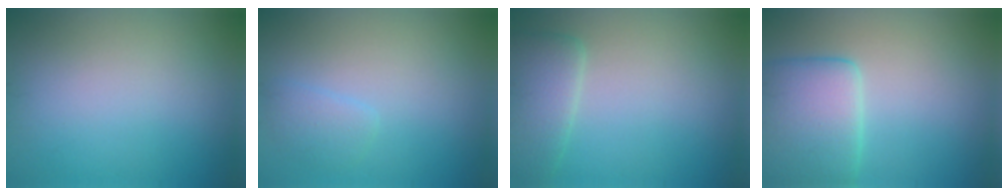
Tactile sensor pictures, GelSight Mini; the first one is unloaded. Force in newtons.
{"total": 1.4, "press": 1.4, "slide": 0.2}
{"total": 3.3, "press": 3.3, "slide": 0.5}
{"total": 6.0, "press": 6.0, "slide": 0.4}